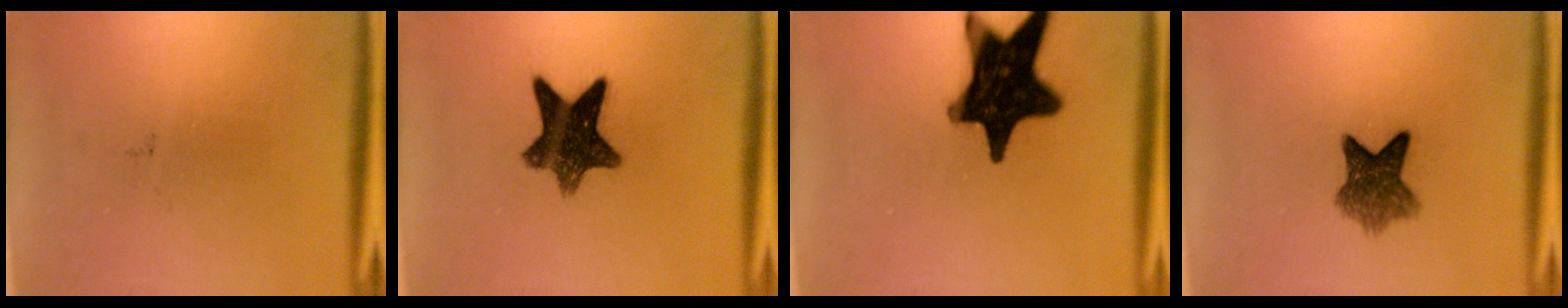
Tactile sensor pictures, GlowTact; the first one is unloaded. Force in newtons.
{"total": 10.9}
{"total": 19.2}
{"total": 6.5}